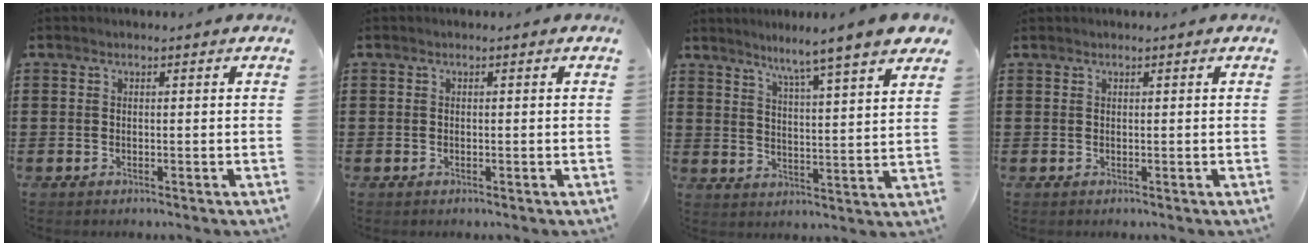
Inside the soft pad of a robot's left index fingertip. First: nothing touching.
{"total": 0.0}
{"total": 5.8, "force": [4.9, -1.4, 2.8], "torque": [-0.076, -0.039, 0.074]}
{"total": 0.0}